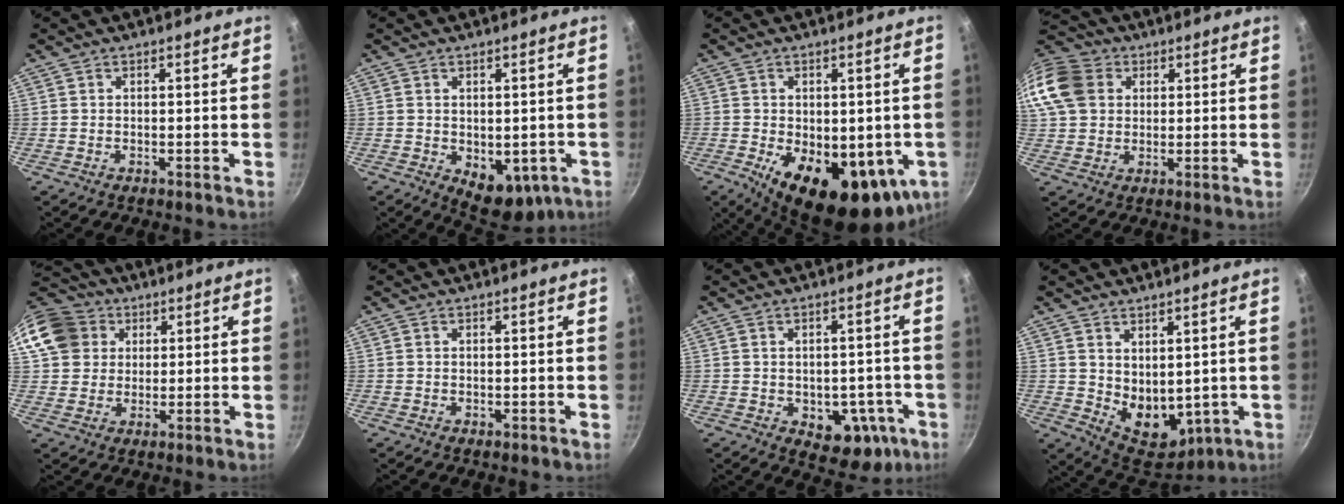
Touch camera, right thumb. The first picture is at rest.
{"total": 9.1, "force": [-2.2, 5.7, 6.8], "torque": [-0.059, -0.010, -0.014]}
{"total": 18.8, "force": [-4.8, 9.9, 15.2], "torque": [-0.190, -0.025, -0.050]}
{"total": 18.4, "force": [5.3, 14.8, 9.4], "torque": [-0.223, 0.033, 0.092]}
{"total": 12.5, "force": [4.4, 10.7, 4.9], "torque": [-0.078, 0.017, 0.075]}
{"total": 0.0}
{"total": 10.3, "force": [-2.9, 6.9, 7.0], "torque": [-0.047, 0.008, -0.025]}
{"total": 9.5, "force": [2.1, 6.4, 6.7], "torque": [-0.076, -0.034, 0.059]}